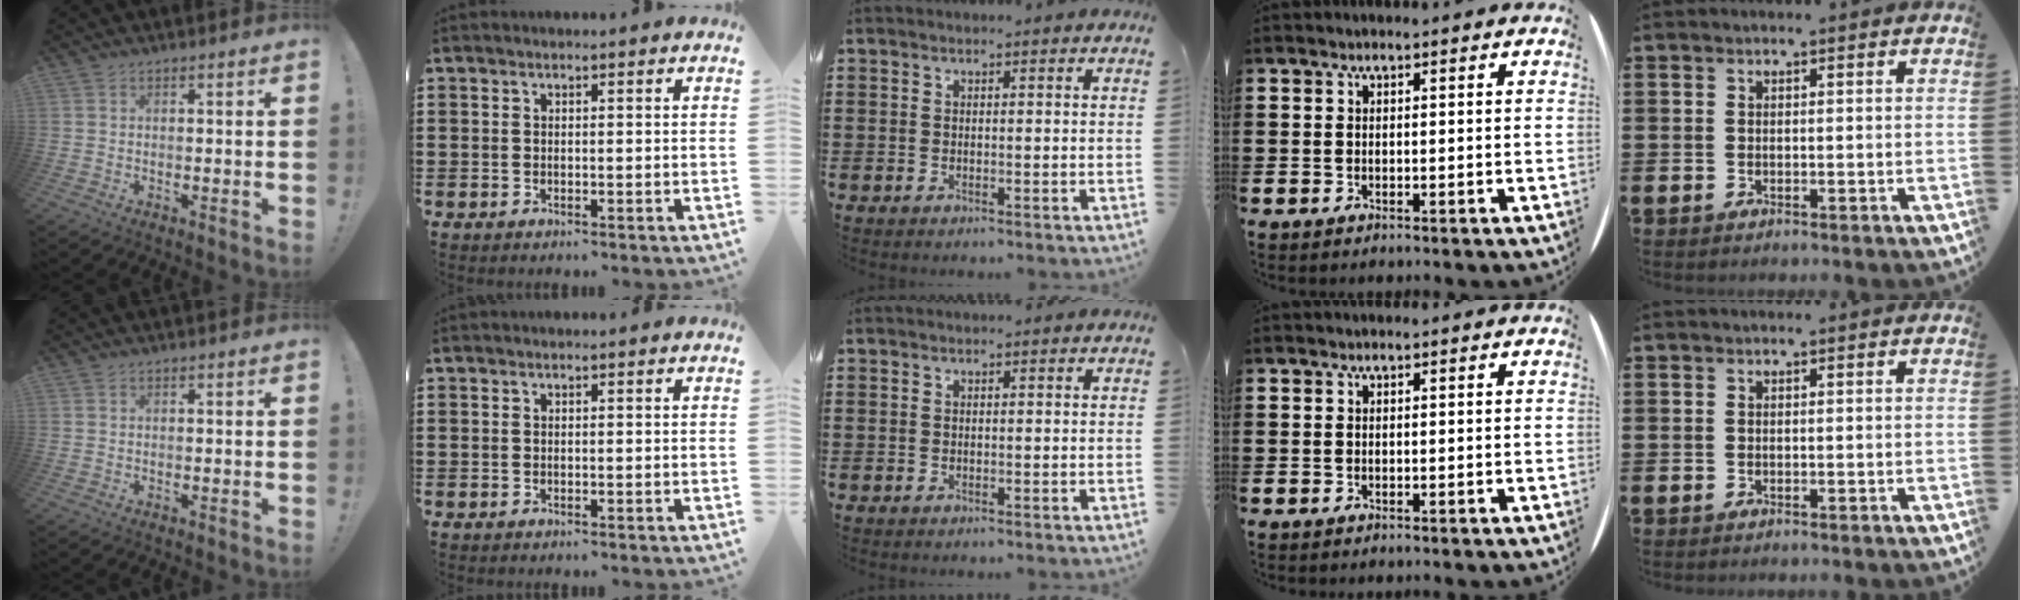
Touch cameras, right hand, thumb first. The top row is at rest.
{}